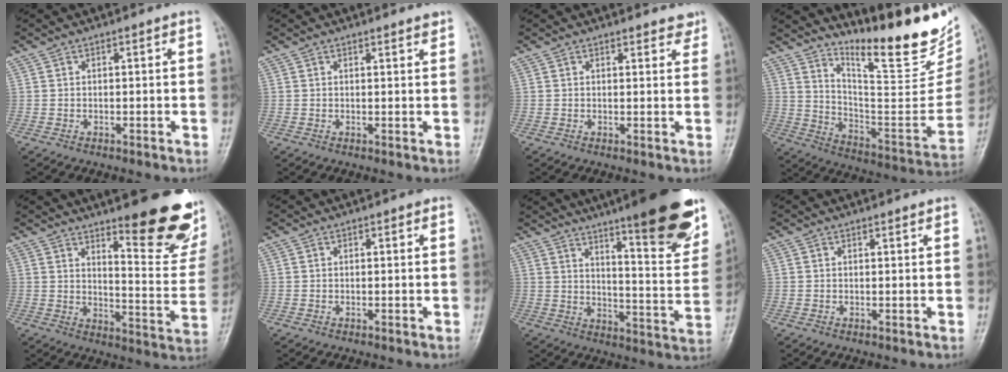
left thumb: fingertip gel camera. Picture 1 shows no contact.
{"total": 1.1, "force": [1.0, 0.0, 0.4], "torque": [-0.002, -0.009, 0.014]}
{"total": 2.8, "force": [2.5, 1.0, 0.7], "torque": [0.007, -0.014, 0.022]}
{"total": 23.7, "force": [18.1, 6.3, 14.0], "torque": [-0.167, -0.125, 0.272]}
{"total": 18.9, "force": [12.6, 4.8, 13.2], "torque": [-0.125, -0.105, 0.173]}
{"total": 0.6, "force": [0.4, 0.2, 0.4], "torque": [-0.007, 0.000, 0.001]}
{"total": 22.6, "force": [15.1, 3.8, 16.4], "torque": [-0.199, -0.078, 0.215]}
{"total": 0.5, "force": [0.5, 0.0, 0.1], "torque": [-0.005, -0.005, 0.007]}